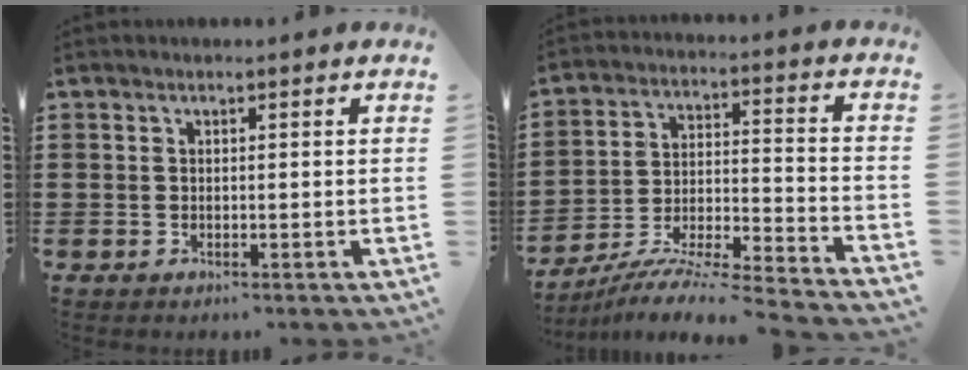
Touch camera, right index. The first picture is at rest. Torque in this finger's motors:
{"motor_torque": [1.16, 0.98, 0.41, 0.19]}